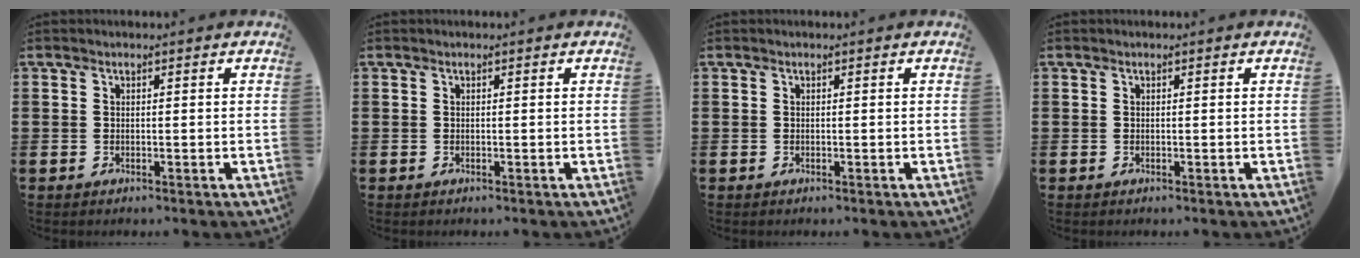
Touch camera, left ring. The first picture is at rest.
{"total": 0.0}
{"total": 0.0}
{"total": 0.0}